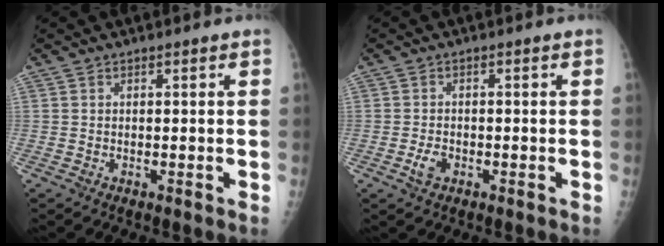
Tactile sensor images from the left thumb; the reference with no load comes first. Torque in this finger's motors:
{"motor_torque": [-0.13, 0.07, 0.08, 0.00, 0.00]}